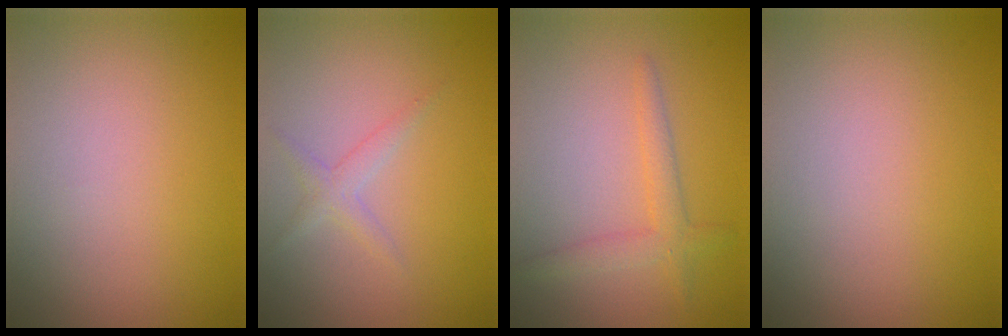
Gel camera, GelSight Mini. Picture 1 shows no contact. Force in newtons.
{"total": 1.4, "press": 1.4, "slide": 0.0}
{"total": 1.3, "press": 1.3, "slide": 0.1}
{"total": 0.0}